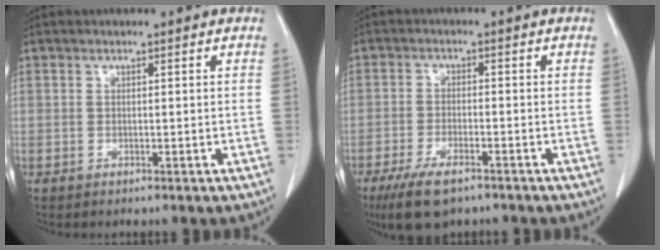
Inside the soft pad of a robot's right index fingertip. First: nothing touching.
{"total": 7.4, "force": [-5.2, 2.2, 4.8], "torque": [-0.093, -0.015, -0.089]}